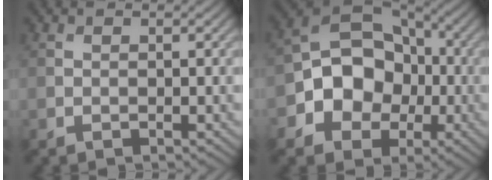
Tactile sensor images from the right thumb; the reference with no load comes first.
{"total": 10.4, "force": [-2.3, 8.2, 5.9], "torque": [-0.098, -0.001, -0.063]}